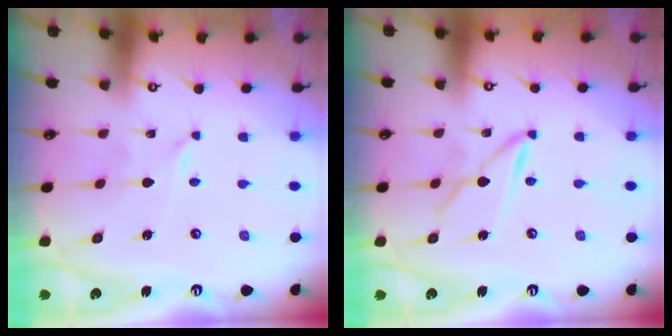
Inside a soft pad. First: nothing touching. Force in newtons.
{"total": 5.4, "press": 5.4, "slide": 0.4}